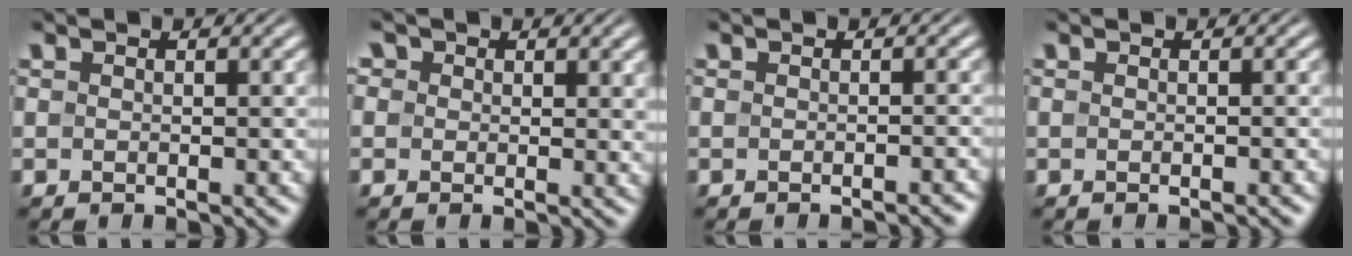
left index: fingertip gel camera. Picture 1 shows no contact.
{"total": 2.7, "force": [1.2, 2.2, 1.0], "torque": [-0.014, 0.003, 0.000]}
{"total": 1.3, "force": [-1.1, 0.2, 0.7], "torque": [-0.001, 0.004, -0.012]}
{"total": 0.6, "force": [-0.5, 0.0, 0.3], "torque": [-0.003, 0.001, -0.006]}